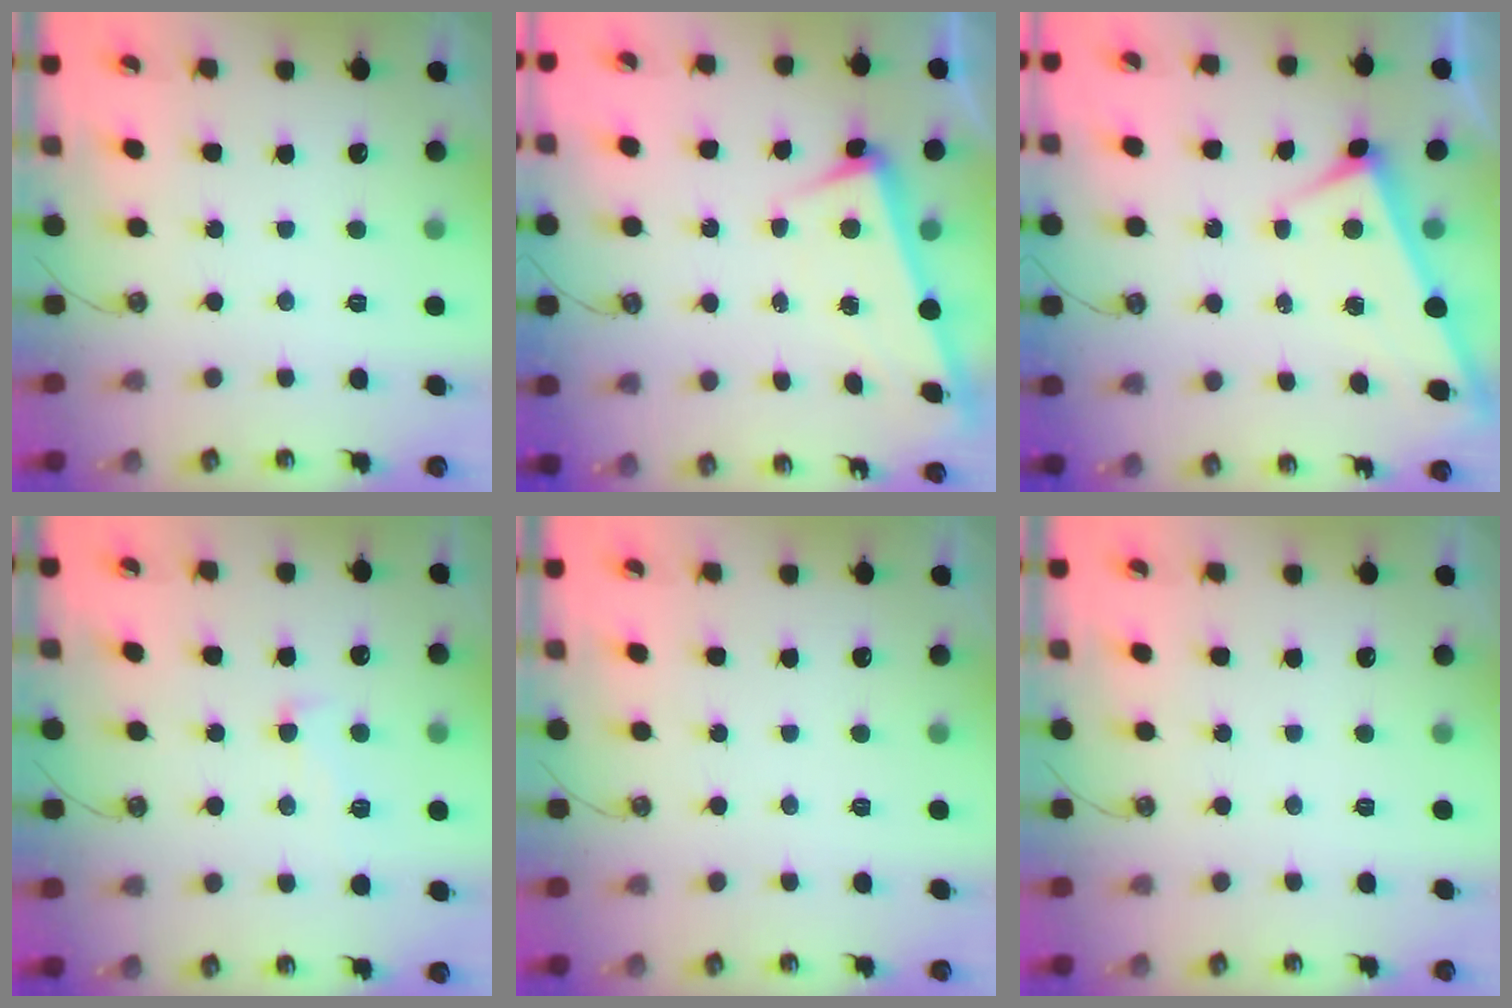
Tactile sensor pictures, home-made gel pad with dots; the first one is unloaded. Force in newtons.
{"total": 3.1, "press": 3.0, "slide": 1.0}
{"total": 3.1, "press": 3.1, "slide": 0.0}
{"total": 1.8, "press": 1.4, "slide": 1.1}
{"total": 0.0}
{"total": 0.0}